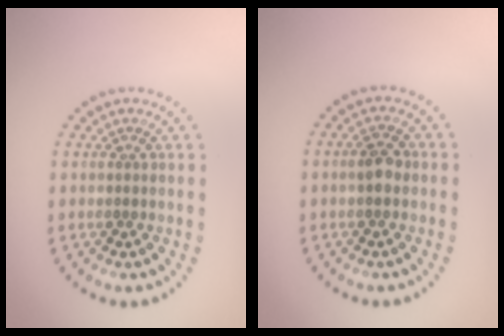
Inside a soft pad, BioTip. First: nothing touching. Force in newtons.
{"total": 1.9, "press": 1.9, "slide": 0.2}